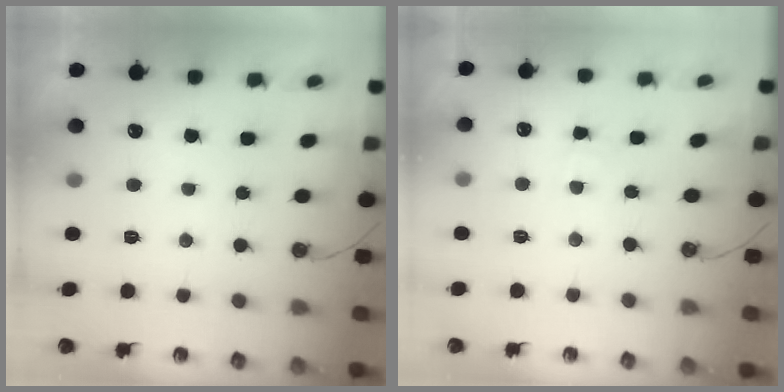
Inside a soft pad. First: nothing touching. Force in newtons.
{"total": 2.0, "press": 2.0, "slide": 0.3}